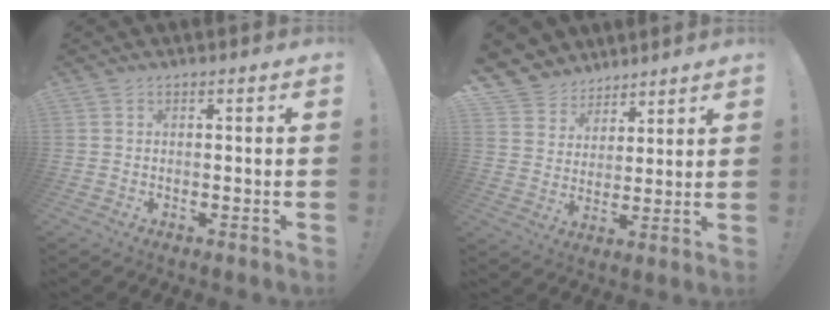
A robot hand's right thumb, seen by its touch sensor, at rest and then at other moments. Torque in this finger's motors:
{"motor_torque": [-0.69, 0.95, 0.10, 0.13, 0.24]}